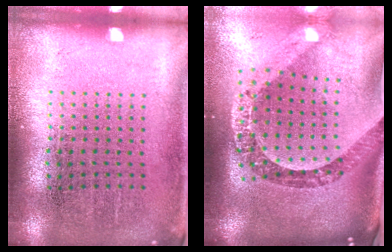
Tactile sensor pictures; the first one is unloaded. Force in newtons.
{"total": 2.8, "press": 2.1, "slide": 1.8}